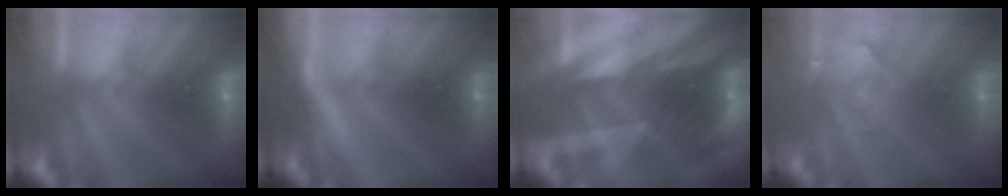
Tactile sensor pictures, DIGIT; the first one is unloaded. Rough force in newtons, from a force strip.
{"total": 3.7}
{"total": 2.8}
{"total": 4.1}